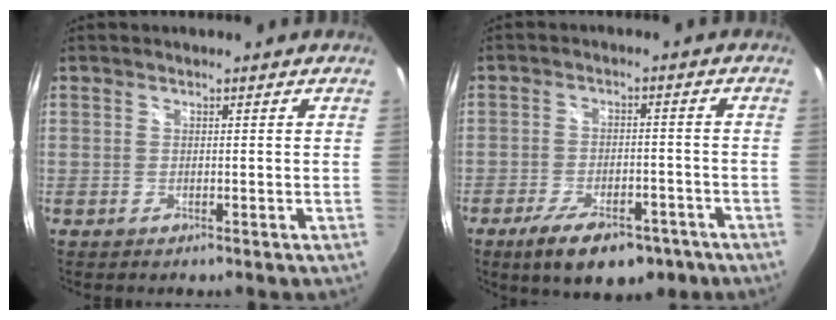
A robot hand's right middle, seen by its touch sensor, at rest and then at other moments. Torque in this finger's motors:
{"motor_torque": [1.09, -1.04, 0.17, 0.12]}